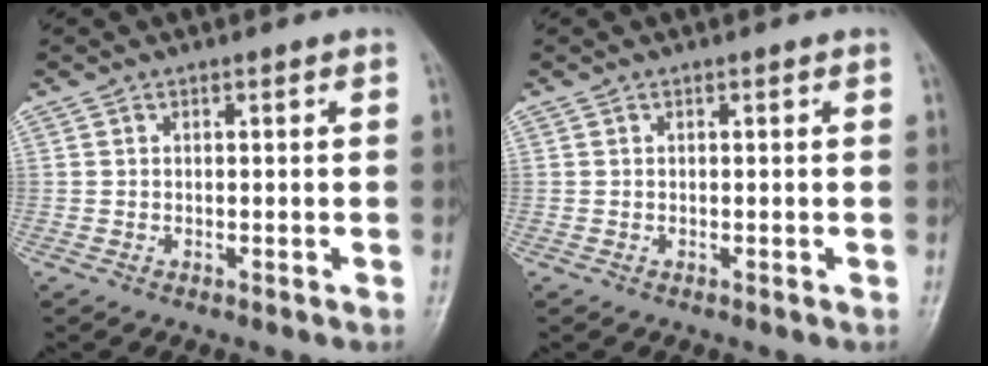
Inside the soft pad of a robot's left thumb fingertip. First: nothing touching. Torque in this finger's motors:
{"motor_torque": [-0.02, 0.03, -0.08, -0.03, 0.00]}